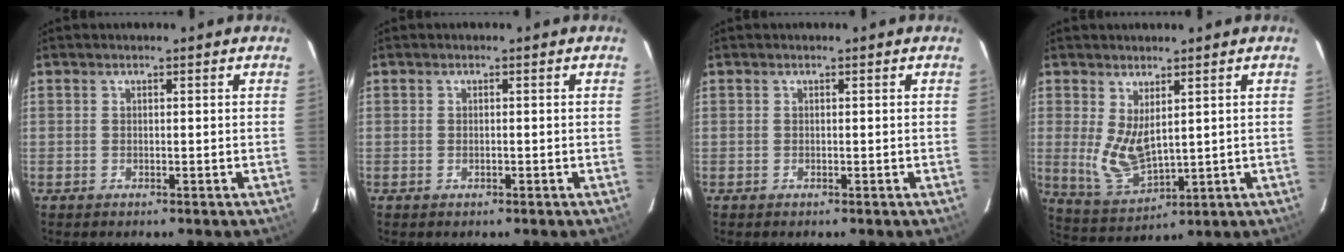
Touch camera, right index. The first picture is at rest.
{"total": 0.6, "force": [-0.5, 0.3, 0.2], "torque": [-0.006, 0.002, -0.007]}
{"total": 0.0}
{"total": 7.6, "force": [1.8, 3.6, 6.5], "torque": [-0.129, -0.020, 0.051]}